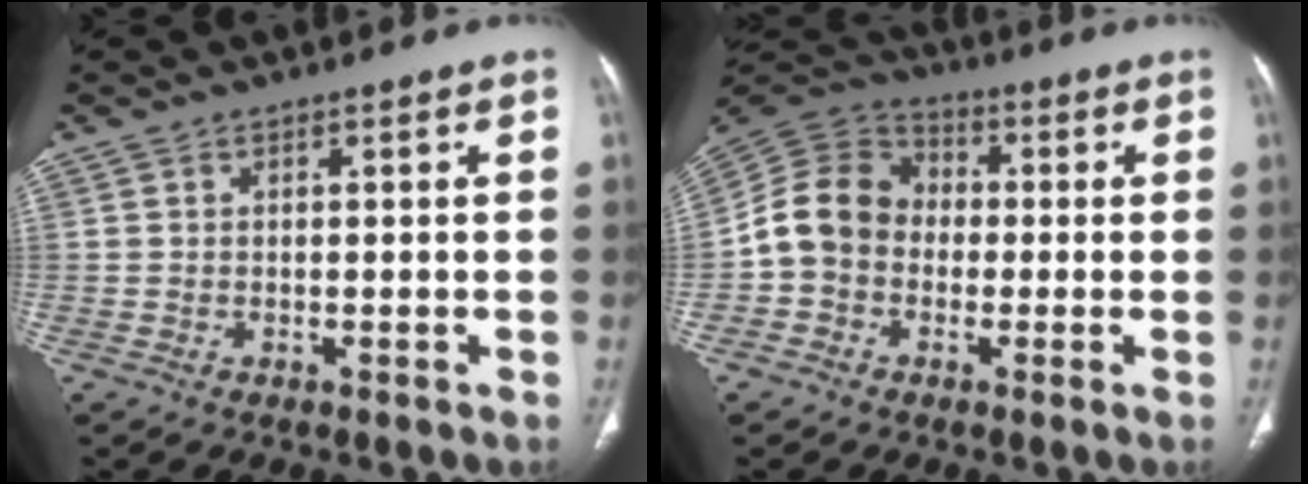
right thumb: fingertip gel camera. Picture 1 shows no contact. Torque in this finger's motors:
{"motor_torque": [0.17, 0.08, 0.84, -0.74, 0.11]}